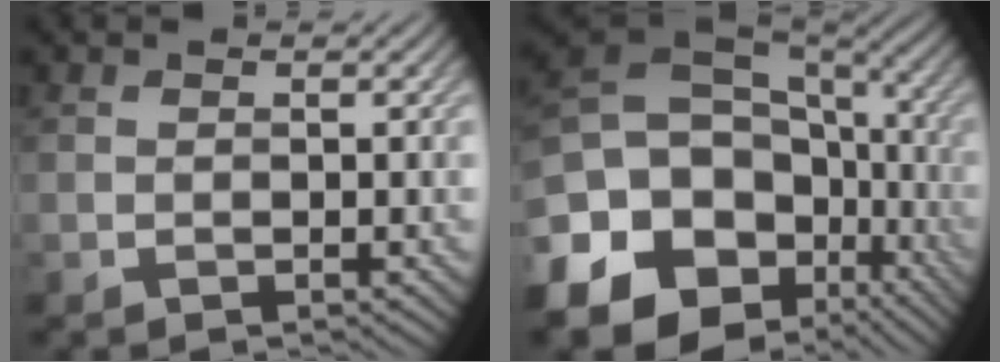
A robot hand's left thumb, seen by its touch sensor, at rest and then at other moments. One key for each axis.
{"total": 20.2, "fx": -5.7, "fy": 15.6, "fz": 11.5, "tx": -0.271, "ty": -0.022, "tz": -0.072}